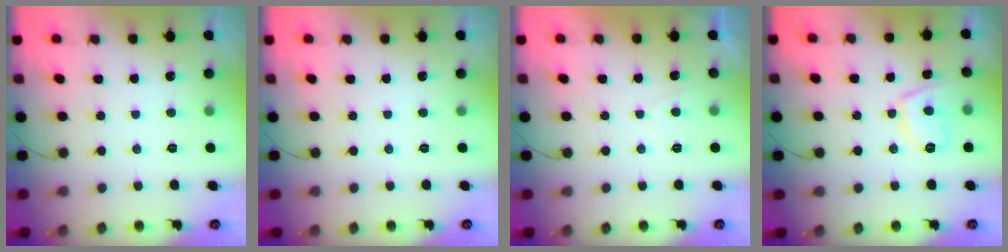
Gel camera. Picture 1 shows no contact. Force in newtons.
{"total": 0.0}
{"total": 0.9, "press": 0.7, "slide": 0.5}
{"total": 7.3, "press": 7.3, "slide": 0.7}